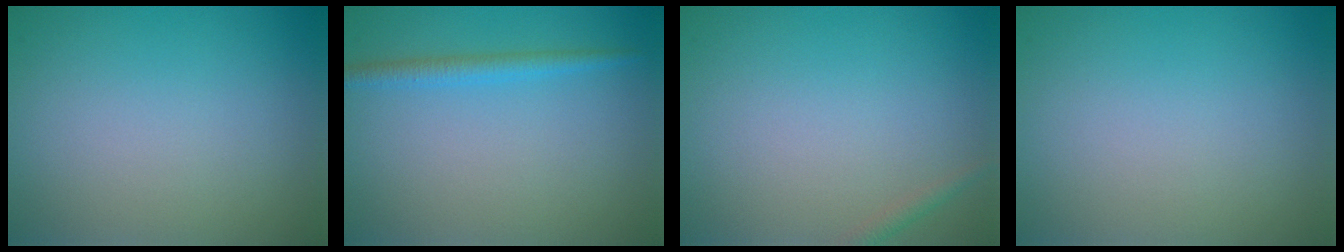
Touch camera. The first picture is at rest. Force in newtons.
{"total": 1.8, "press": 1.8, "slide": 0.1}
{"total": 0.8, "press": 0.8, "slide": 0.1}
{"total": 0.0}